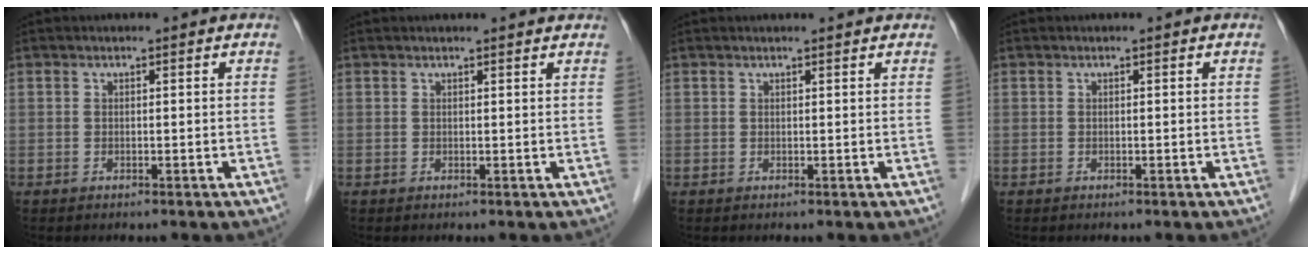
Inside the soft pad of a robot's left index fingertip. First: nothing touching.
{"total": 3.2, "force": [3.1, 0.2, 0.8], "torque": [-0.013, 0.009, 0.028]}
{"total": 2.6, "force": [2.4, 0.2, 0.8], "torque": [-0.013, 0.010, 0.024]}
{"total": 0.0}